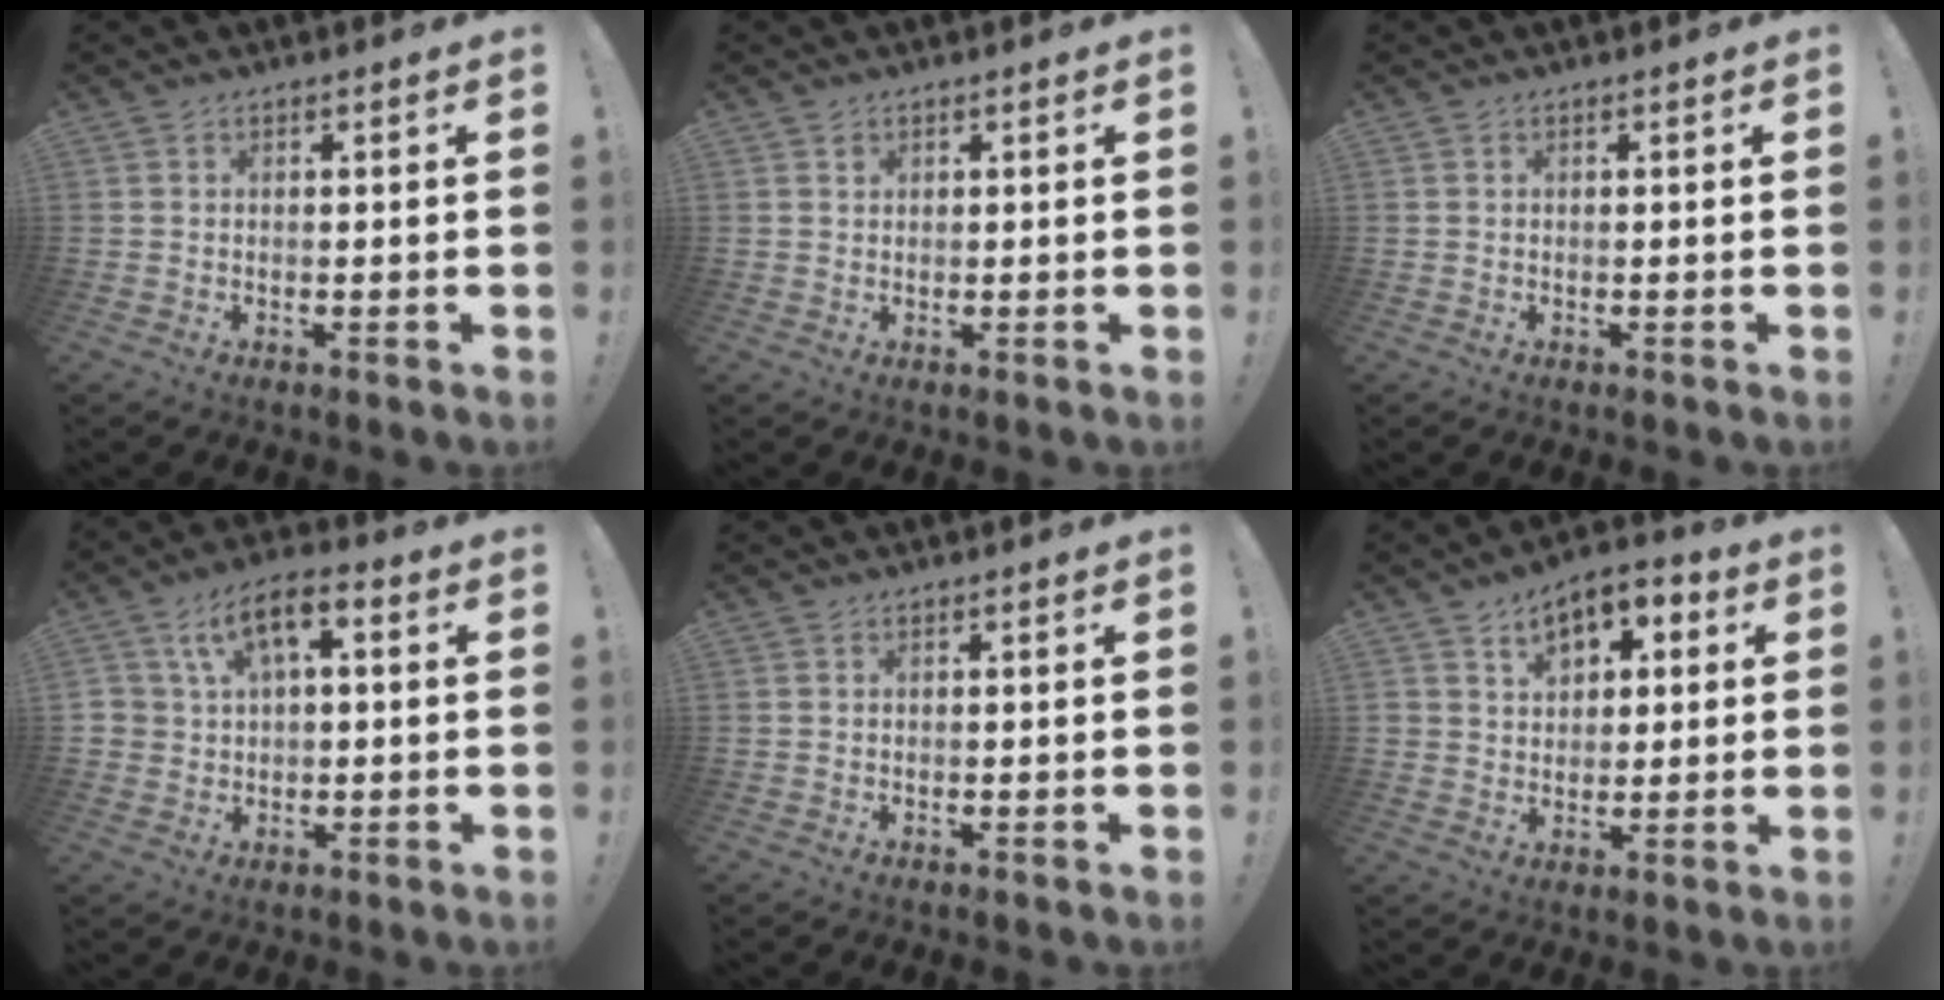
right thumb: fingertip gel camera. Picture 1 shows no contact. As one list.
[{"total": 1.0, "force": [0.6, 0.8, 0.1], "torque": [0.001, 0.000, 0.011]}, {"total": 0.0}, {"total": 9.1, "force": [2.8, 5.9, 6.4], "torque": [-0.107, 0.005, 0.054]}, {"total": 0.0}, {"total": 8.6, "force": [4.1, 6.5, 3.9], "torque": [-0.060, -0.014, 0.078]}]